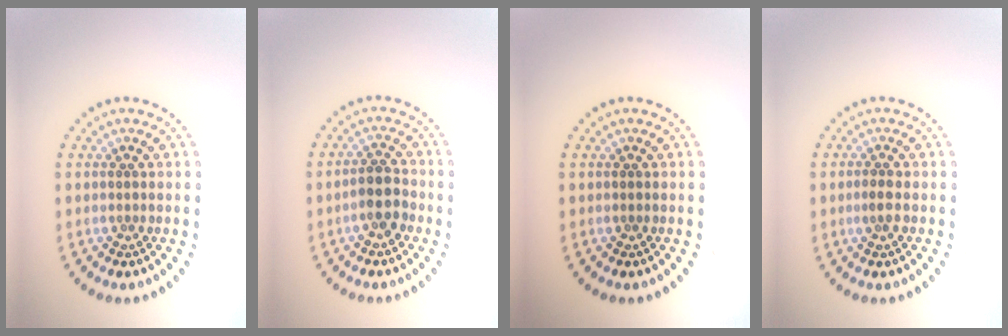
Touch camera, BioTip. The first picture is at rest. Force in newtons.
{"total": 2.4, "press": 2.2, "slide": 1.0}
{"total": 0.0}
{"total": 1.2, "press": 1.1, "slide": 0.4}